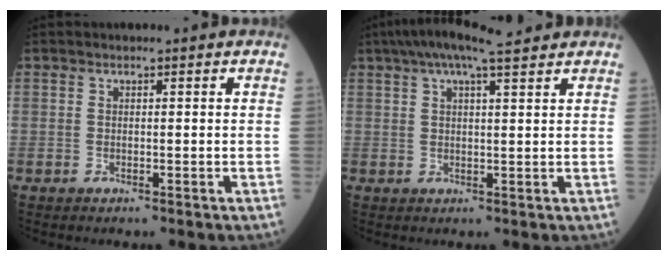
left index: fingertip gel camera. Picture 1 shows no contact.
{"total": 9.6, "force": [7.7, 0.9, 5.7], "torque": [-0.100, 0.041, 0.117]}